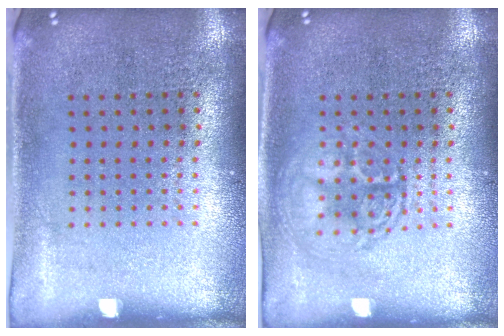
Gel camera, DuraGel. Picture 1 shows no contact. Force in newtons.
{"total": 2.6, "press": 2.6, "slide": 0.4}